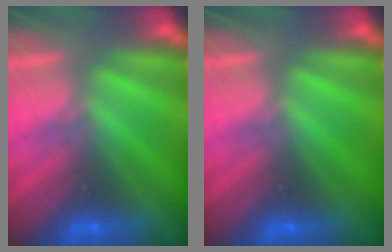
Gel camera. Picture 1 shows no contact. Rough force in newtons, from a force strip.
{"total": 0.0}